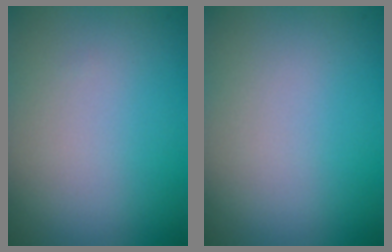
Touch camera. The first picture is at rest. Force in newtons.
{"total": 0.0}